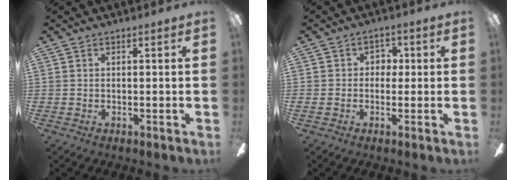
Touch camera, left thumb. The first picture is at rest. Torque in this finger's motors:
{"motor_torque": [0.38, -0.02, 0.30, 0.23, 0.02]}